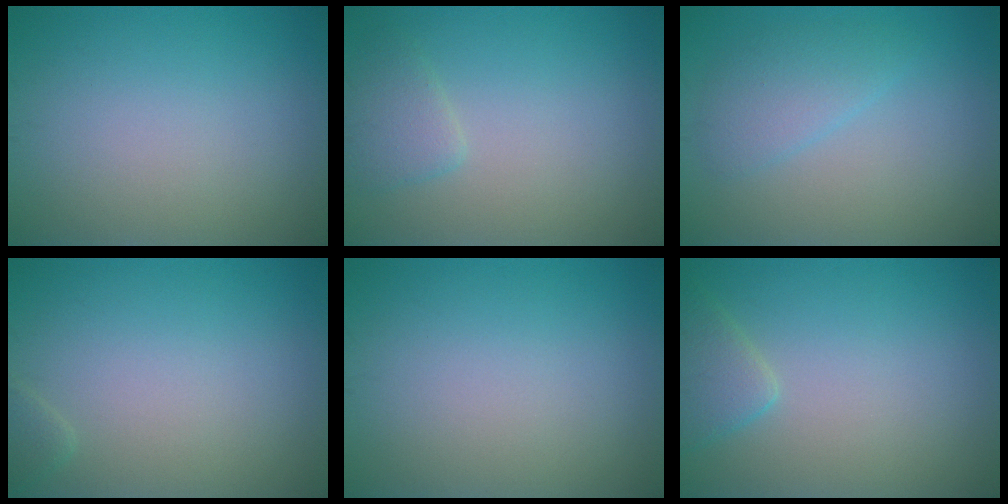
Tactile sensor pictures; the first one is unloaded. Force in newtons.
{"total": 1.9, "press": 1.9, "slide": 0.2}
{"total": 2.5, "press": 2.5, "slide": 0.2}
{"total": 0.8, "press": 0.8, "slide": 0.1}
{"total": 0.0}
{"total": 2.3, "press": 2.2, "slide": 0.2}